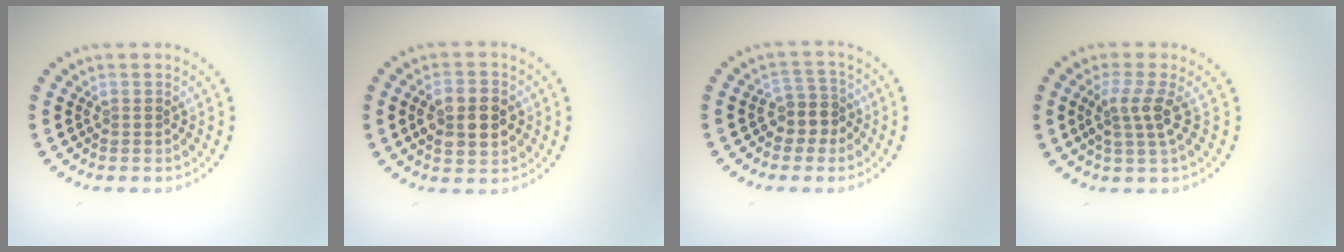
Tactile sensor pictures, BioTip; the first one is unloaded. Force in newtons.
{"total": 4.9, "press": 4.9, "slide": 0.1}
{"total": 2.7, "press": 2.2, "slide": 1.5}
{"total": 2.8, "press": 2.1, "slide": 1.9}